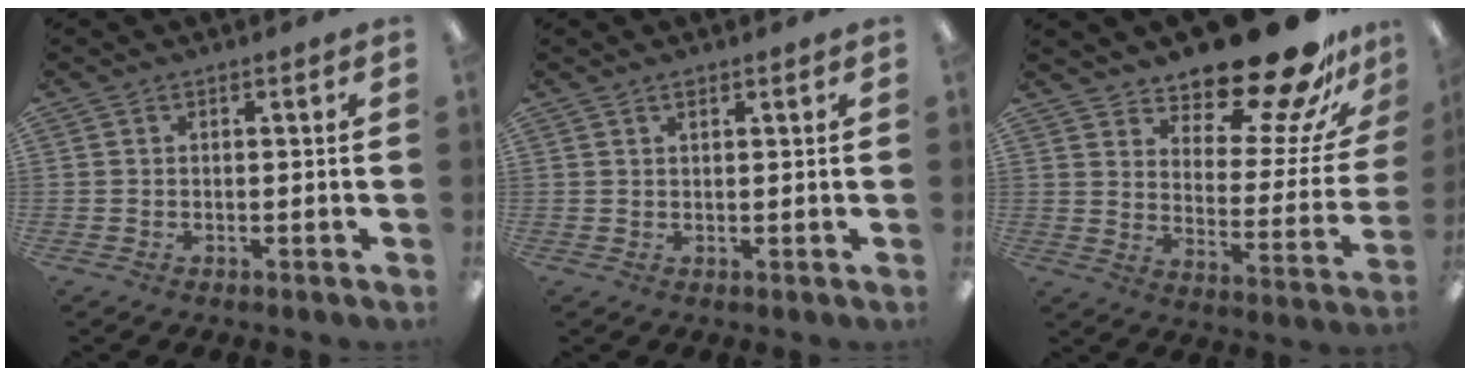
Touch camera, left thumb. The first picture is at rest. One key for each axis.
{"total": 1.4, "fx": 1.1, "fy": 0.4, "fz": 0.8, "tx": -0.018, "ty": 0.001, "tz": 0.020}
{"total": 22.3, "fx": 18.7, "fy": 6.3, "fz": 10.5, "tx": -0.134, "ty": -0.138, "tz": 0.306}